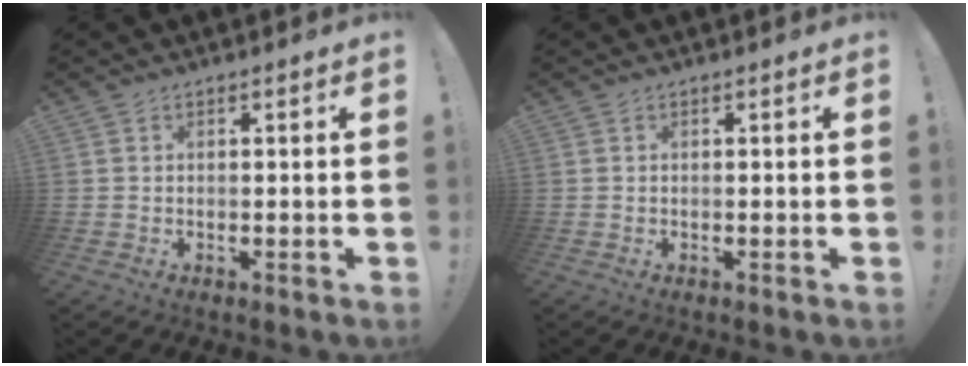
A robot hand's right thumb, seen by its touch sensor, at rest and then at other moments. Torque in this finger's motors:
{"motor_torque": [0.00, 0.00, 0.01, 0.01, 0.00]}